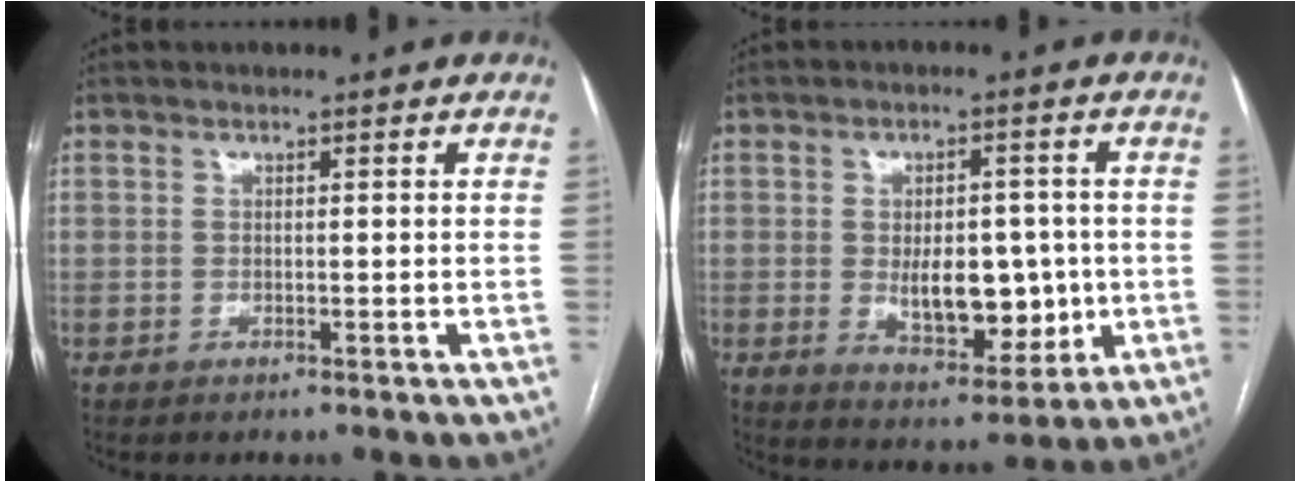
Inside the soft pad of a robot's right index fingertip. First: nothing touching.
{"total": 10.1, "force": [-0.8, 5.2, 8.6], "torque": [-0.130, -0.002, -0.001]}